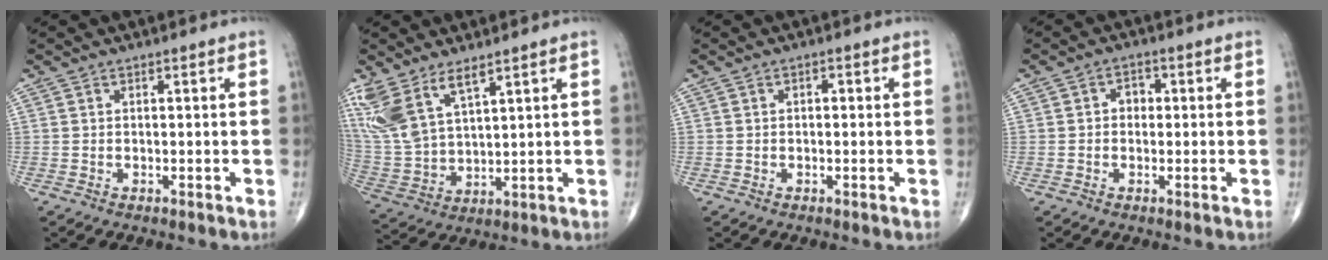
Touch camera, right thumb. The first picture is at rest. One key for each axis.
{"total": 12.0, "fx": 7.6, "fy": 4.9, "fz": 7.9, "tx": -0.172, "ty": -0.025, "tz": 0.172}
{"total": 1.0, "fx": 0.1, "fy": 0.6, "fz": 0.8, "tx": -0.007, "ty": 0.002, "tz": -0.001}
{"total": 2.8, "fx": 0.1, "fy": 2.3, "fz": 1.7, "tx": -0.011, "ty": 0.011, "tz": -0.005}